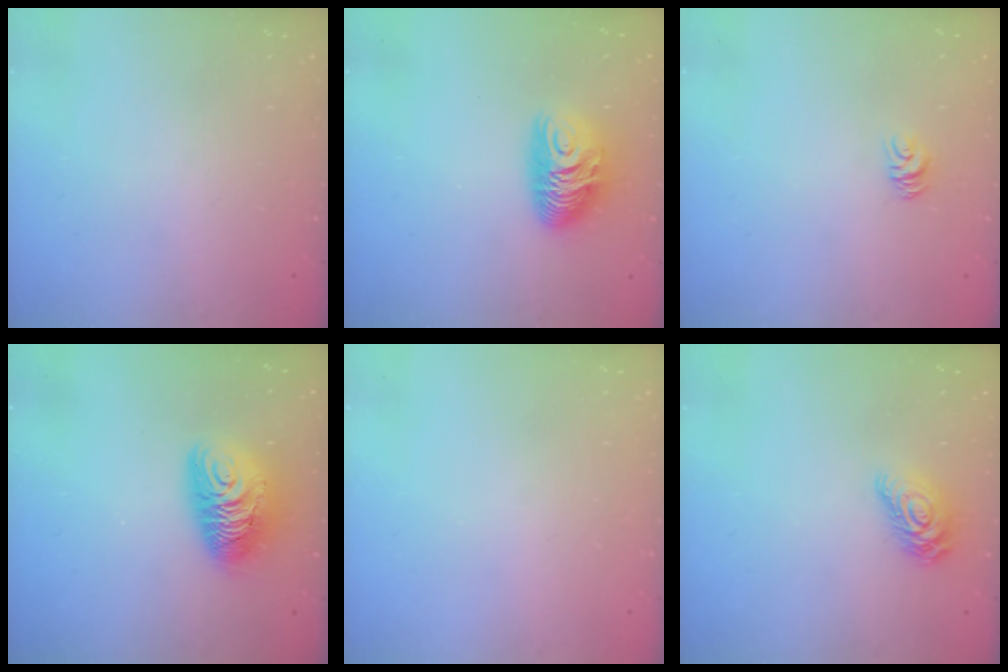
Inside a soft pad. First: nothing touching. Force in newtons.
{"total": 10.5, "press": 10.5, "slide": 0.8}
{"total": 4.9, "press": 4.9, "slide": 0.2}
{"total": 12.7, "press": 12.6, "slide": 1.2}
{"total": 0.0}
{"total": 9.9, "press": 9.9, "slide": 0.4}